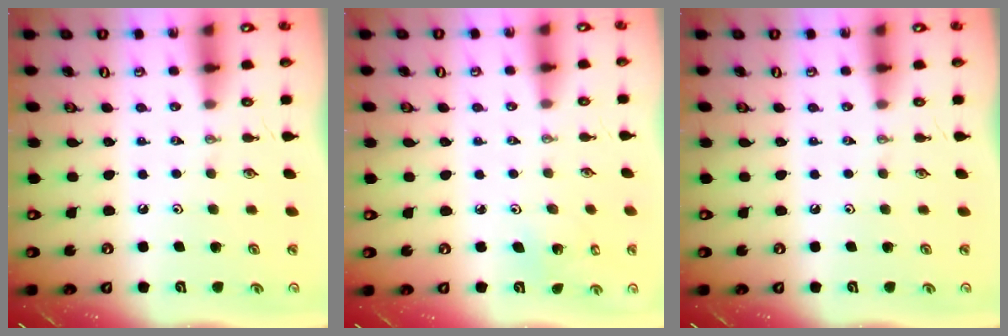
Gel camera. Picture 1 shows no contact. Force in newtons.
{"total": 3.0, "press": 3.0, "slide": 0.1}
{"total": 0.0}